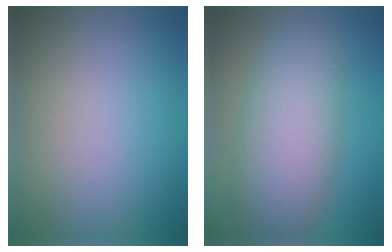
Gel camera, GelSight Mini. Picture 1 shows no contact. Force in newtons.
{"total": 7.6, "press": 7.6, "slide": 0.2}